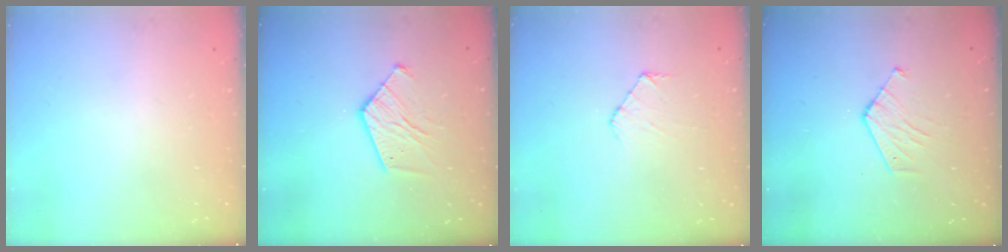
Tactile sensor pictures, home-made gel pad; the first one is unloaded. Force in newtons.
{"total": 9.9, "press": 9.9, "slide": 0.8}
{"total": 4.9, "press": 4.9, "slide": 0.3}
{"total": 5.5, "press": 5.4, "slide": 0.6}